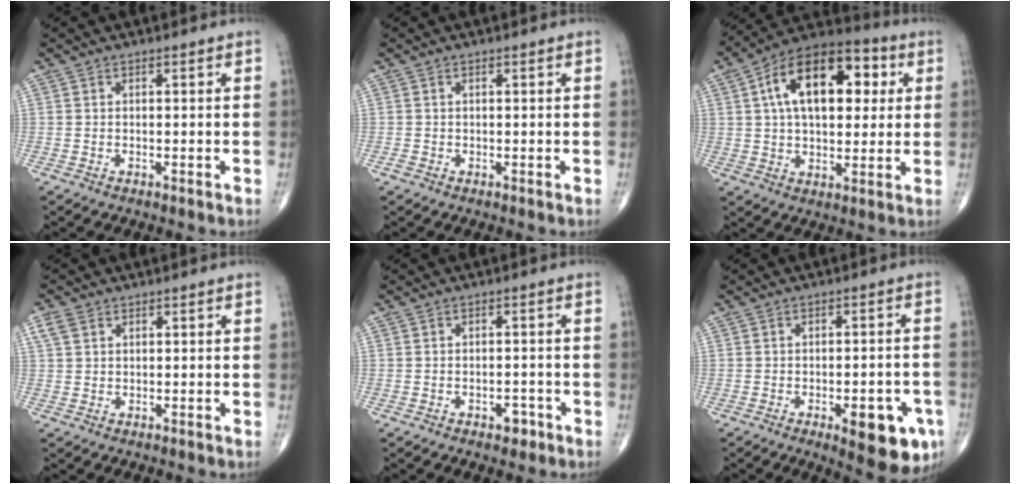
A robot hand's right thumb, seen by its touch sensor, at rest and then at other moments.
{"total": 0.6, "force": [-0.4, 0.4, 0.2], "torque": [-0.005, 0.000, -0.008]}
{"total": 19.6, "force": [5.0, 11.0, 15.5], "torque": [-0.216, 0.019, 0.069]}
{"total": 2.6, "force": [1.2, 1.9, 1.3], "torque": [-0.030, 0.009, 0.028]}
{"total": 2.6, "force": [-1.5, 1.5, 1.5], "torque": [-0.013, 0.011, -0.016]}
{"total": 10.2, "force": [-4.5, 3.5, 8.4], "torque": [-0.087, 0.014, -0.051]}